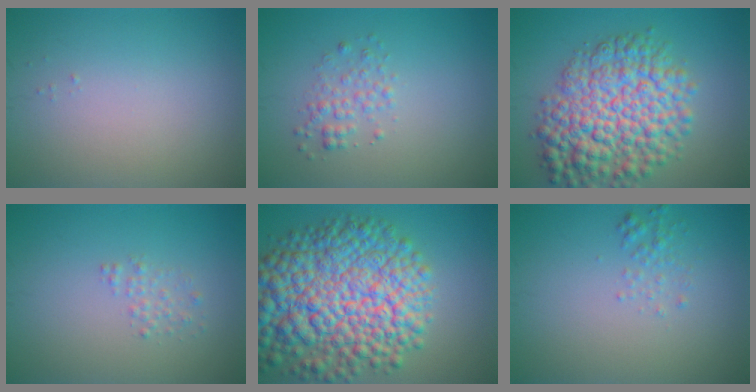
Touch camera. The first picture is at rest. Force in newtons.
{"total": 1.8, "press": 1.8, "slide": 0.1}
{"total": 10.0, "press": 10.0, "slide": 0.3}
{"total": 1.2, "press": 1.2, "slide": 0.0}
{"total": 13.7, "press": 13.7, "slide": 0.5}
{"total": 1.3, "press": 1.3, "slide": 0.1}